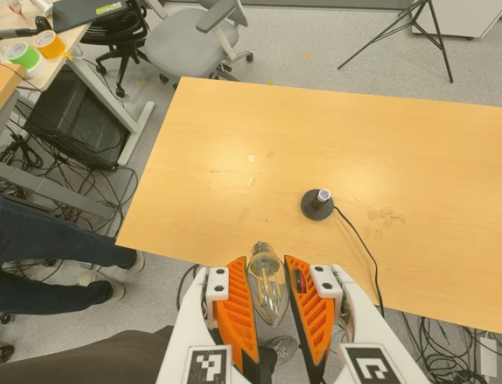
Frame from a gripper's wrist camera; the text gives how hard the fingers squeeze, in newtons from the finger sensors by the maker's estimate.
{"total": 16.4, "left": 17.9, "right": 14.9}